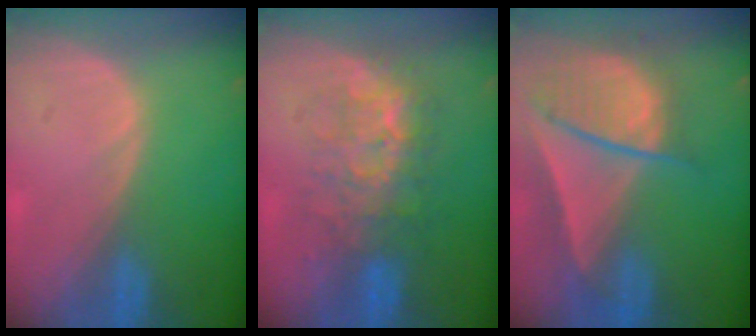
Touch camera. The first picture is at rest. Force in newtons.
{"total": 7.7, "press": 7.6, "slide": 1.4}
{"total": 9.4, "press": 8.1, "slide": 4.7}